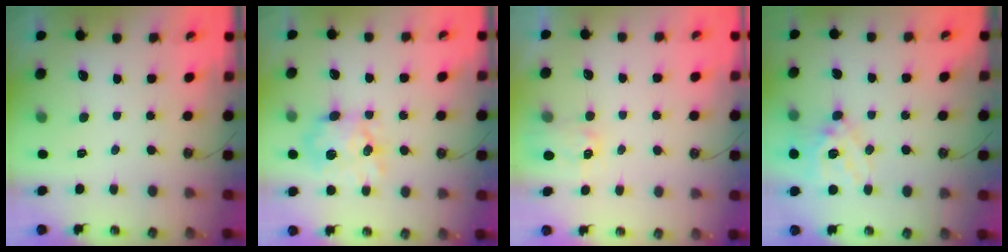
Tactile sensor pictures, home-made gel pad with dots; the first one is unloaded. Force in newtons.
{"total": 14.1, "press": 14.1, "slide": 0.2}
{"total": 3.0, "press": 2.9, "slide": 0.5}
{"total": 17.3, "press": 17.1, "slide": 2.6}